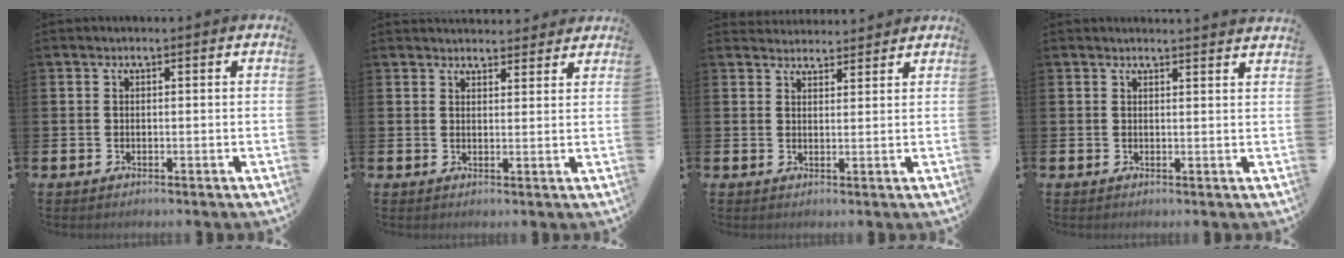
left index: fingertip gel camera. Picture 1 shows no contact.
{"total": 3.1, "force": [3.0, 0.8, -0.2], "torque": [0.007, -0.018, 0.053]}
{"total": 2.9, "force": [2.8, 0.8, -0.1], "torque": [-0.002, -0.013, 0.052]}
{"total": 1.7, "force": [1.7, -0.2, -0.2], "torque": [0.011, -0.017, 0.029]}